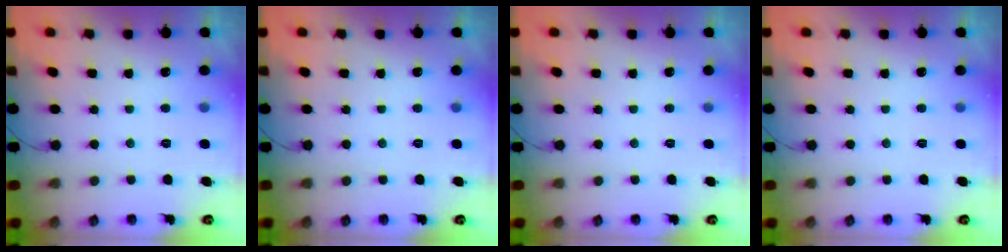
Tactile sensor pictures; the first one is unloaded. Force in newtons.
{"total": 0.0}
{"total": 0.0}
{"total": 0.0}